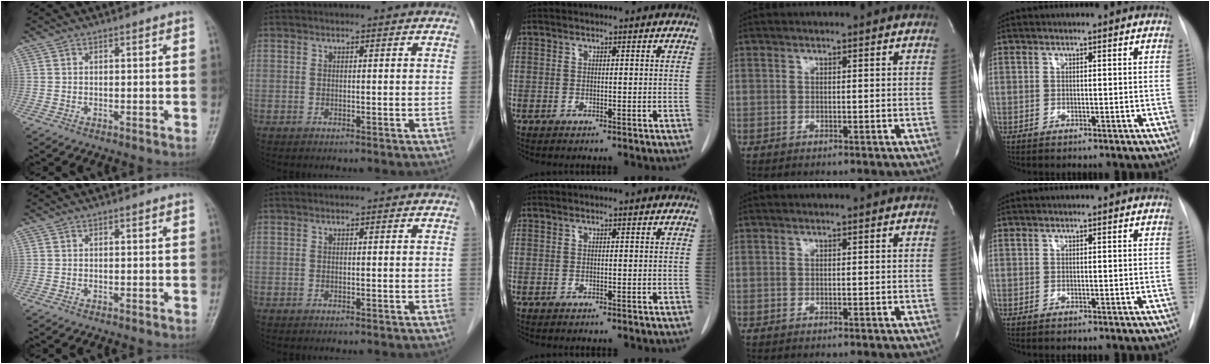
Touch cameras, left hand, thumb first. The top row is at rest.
{}